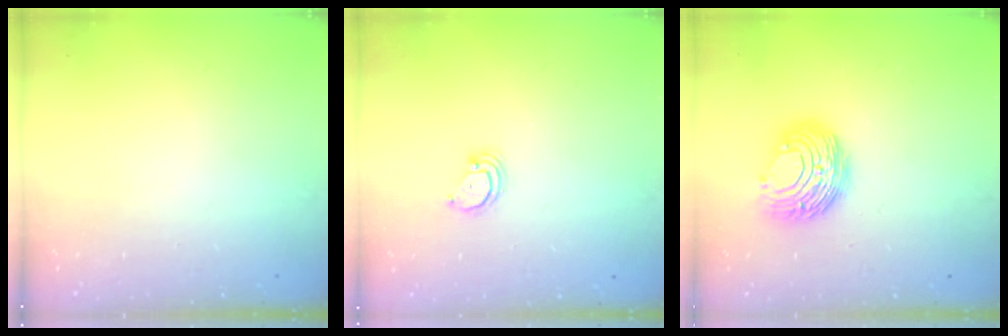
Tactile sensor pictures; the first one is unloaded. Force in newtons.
{"total": 2.6, "press": 2.6, "slide": 0.1}
{"total": 11.0, "press": 11.0, "slide": 0.4}